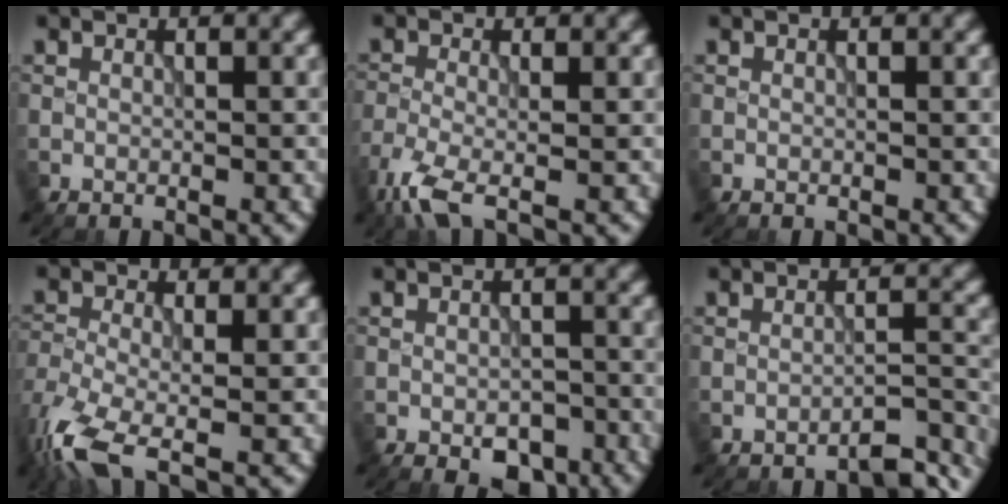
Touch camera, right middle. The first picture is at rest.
{"total": 4.1, "force": [-2.4, 1.1, 3.1], "torque": [-0.074, -0.009, -0.060]}
{"total": 0.0}
{"total": 6.8, "force": [-4.0, 2.6, 4.8], "torque": [-0.107, -0.014, -0.089]}
{"total": 3.4, "force": [-1.8, 1.9, 2.2], "torque": [-0.027, -0.008, -0.022]}
{"total": 3.4, "force": [-3.1, 0.5, 1.4], "torque": [-0.012, 0.010, -0.046]}